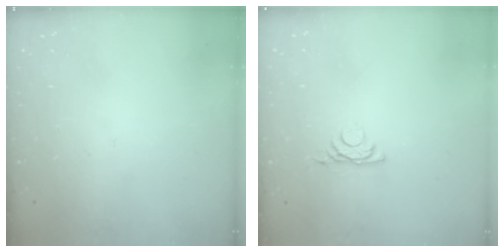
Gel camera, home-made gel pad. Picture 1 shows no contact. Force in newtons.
{"total": 4.3, "press": 4.2, "slide": 0.8}